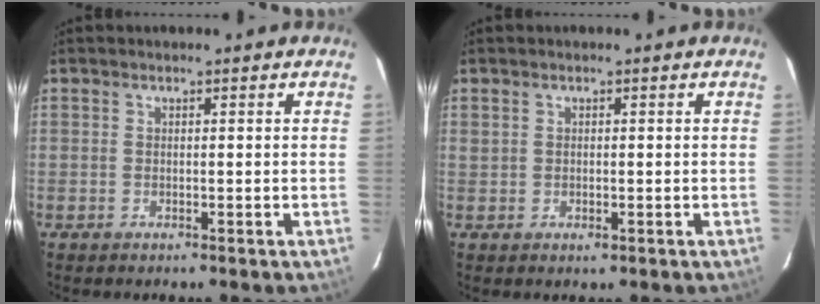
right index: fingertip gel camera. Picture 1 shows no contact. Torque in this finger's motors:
{"motor_torque": [0.22, 0.00, 0.00, 0.02]}